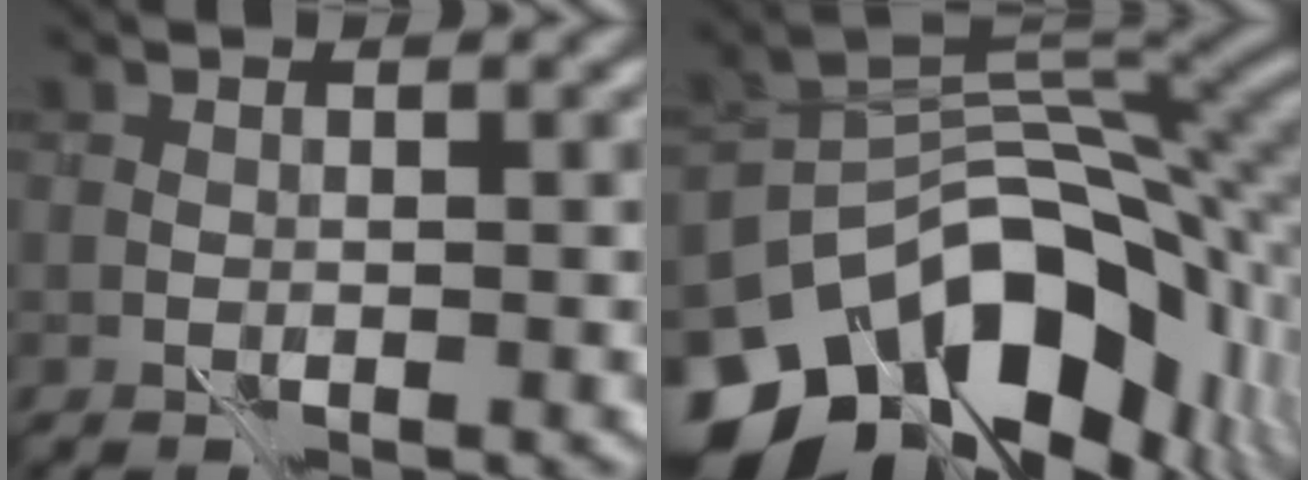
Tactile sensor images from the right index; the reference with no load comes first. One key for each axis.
{"total": 15.0, "fx": -8.2, "fy": 9.0, "fz": 8.8, "tx": -0.153, "ty": -0.009, "tz": -0.129}